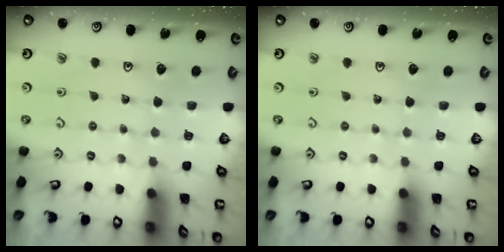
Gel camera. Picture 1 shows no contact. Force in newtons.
{"total": 0.0}